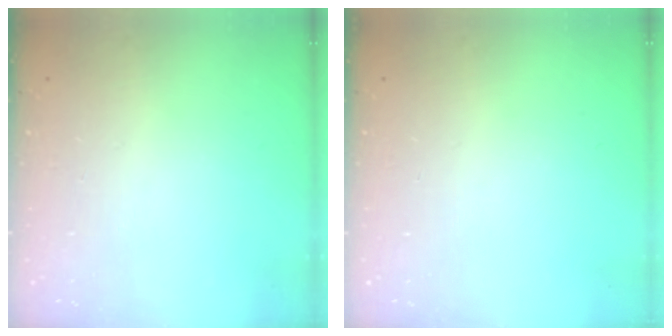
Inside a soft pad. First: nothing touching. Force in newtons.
{"total": 0.0}